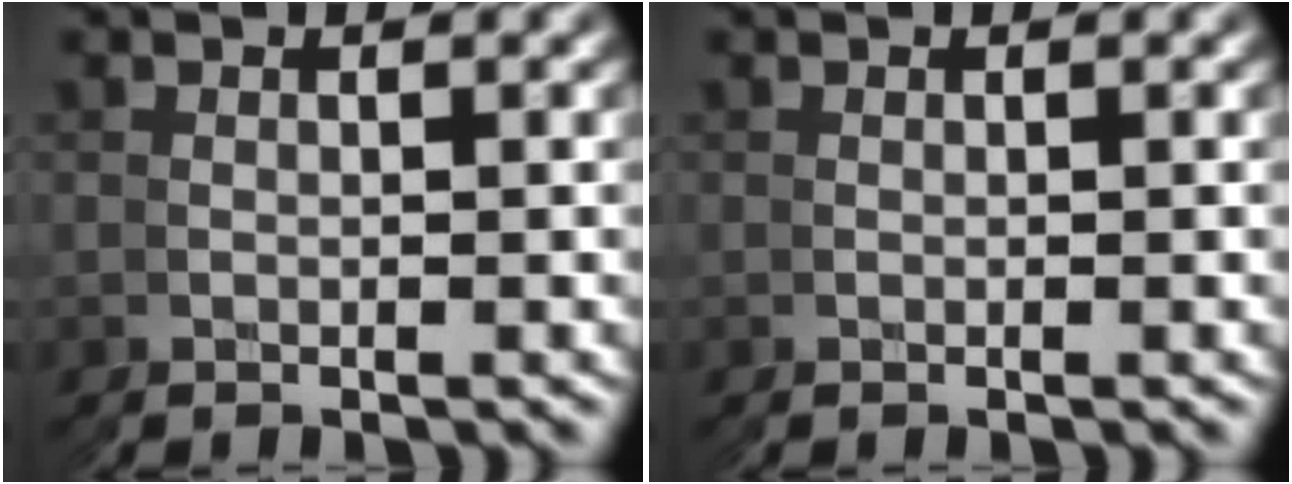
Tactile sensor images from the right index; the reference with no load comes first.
{"total": 0.0}